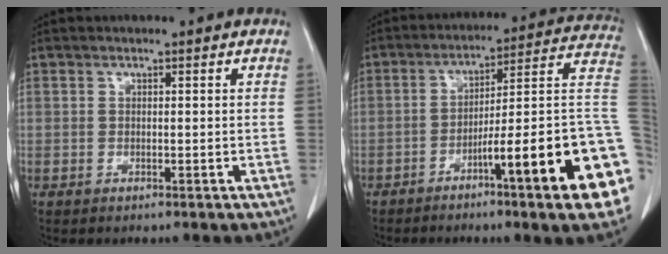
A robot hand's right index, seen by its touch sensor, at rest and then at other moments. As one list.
[{"total": 20.3, "force": [-6.7, 0.4, 19.1], "torque": [-0.181, 0.010, -0.099]}]